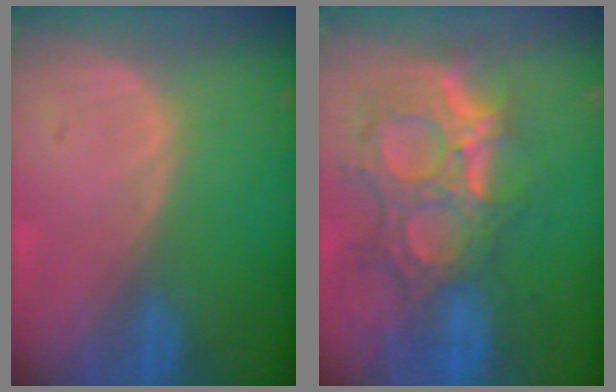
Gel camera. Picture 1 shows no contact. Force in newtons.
{"total": 12.9, "press": 11.1, "slide": 6.7}